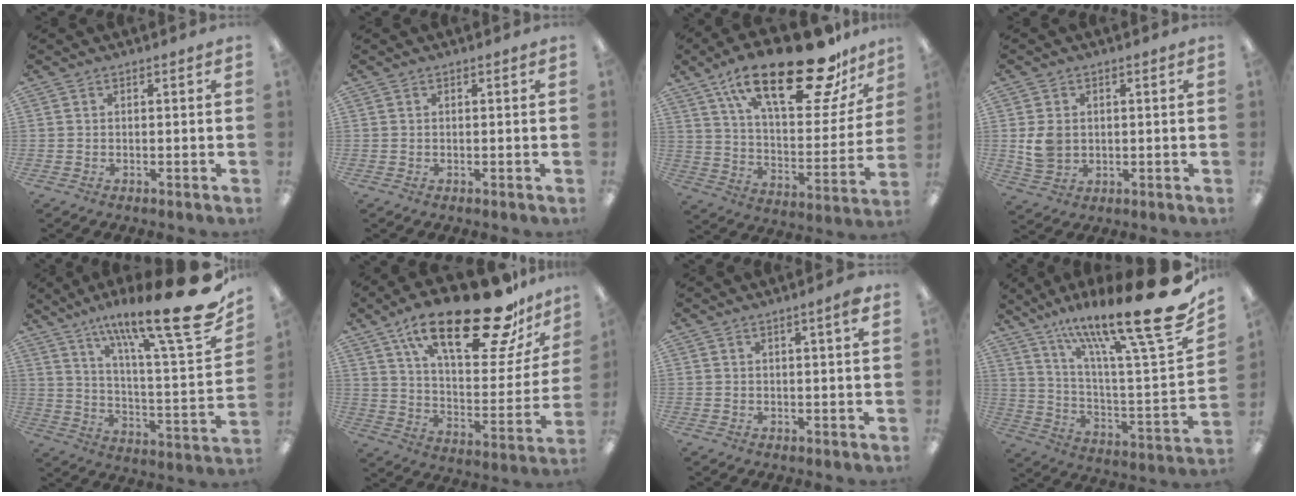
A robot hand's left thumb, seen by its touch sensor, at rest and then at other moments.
{"total": 0.0}
{"total": 28.0, "force": [18.7, 9.3, 18.7], "torque": [-0.293, -0.111, 0.306]}
{"total": 6.3, "force": [0.6, 5.3, 3.3], "torque": [-0.062, 0.003, 0.011]}
{"total": 23.0, "force": [16.0, 3.7, 16.1], "torque": [-0.231, -0.117, 0.250]}
{"total": 28.0, "force": [18.5, 9.2, 18.8], "torque": [-0.288, -0.115, 0.300]}
{"total": 2.6, "force": [1.5, 0.2, 2.1], "torque": [-0.036, -0.001, 0.023]}
{"total": 25.5, "force": [17.5, 3.3, 18.3], "torque": [-0.276, -0.124, 0.276]}